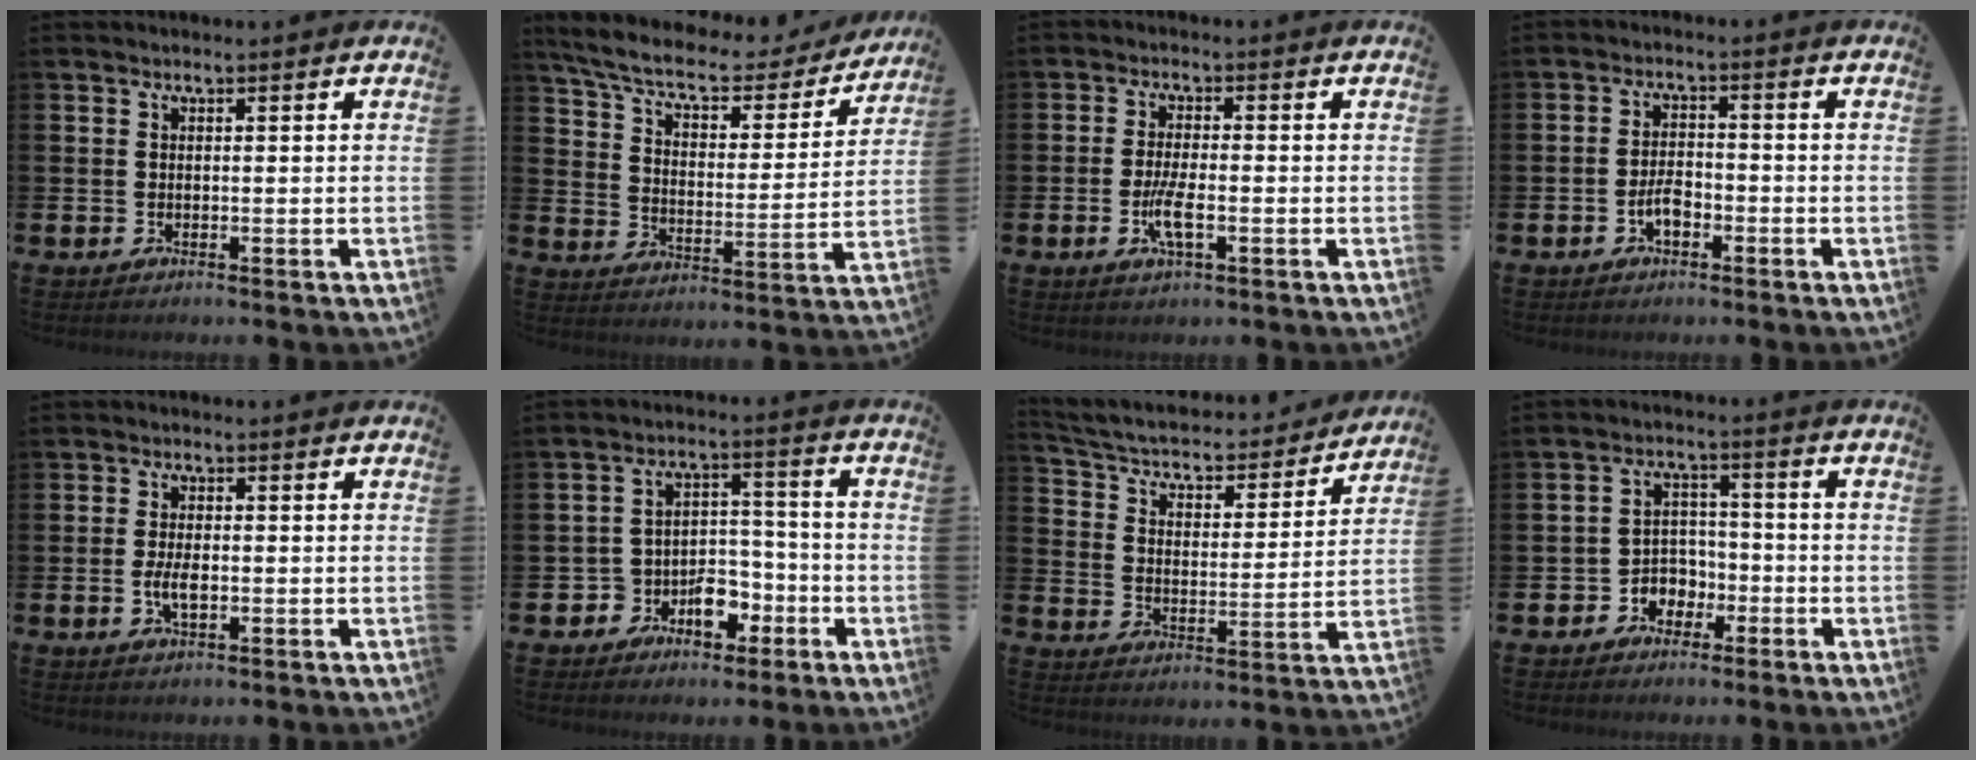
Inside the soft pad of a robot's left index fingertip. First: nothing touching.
{"total": 8.0, "force": [6.8, 2.2, 3.5], "torque": [-0.096, -0.044, 0.113]}
{"total": 3.9, "force": [-1.2, 1.0, 3.6], "torque": [-0.066, -0.001, -0.024]}
{"total": 2.9, "force": [-1.4, 1.5, 2.2], "torque": [-0.039, 0.006, -0.027]}
{"total": 3.1, "force": [-0.5, 1.3, 2.7], "torque": [-0.049, 0.000, -0.009]}
{"total": 5.9, "force": [-3.2, 4.3, 2.5], "torque": [-0.052, 0.016, -0.058]}
{"total": 4.7, "force": [4.1, 1.5, 1.7], "torque": [-0.063, -0.035, 0.060]}
{"total": 3.6, "force": [-1.6, 3.2, 0.7], "torque": [-0.024, 0.001, -0.038]}